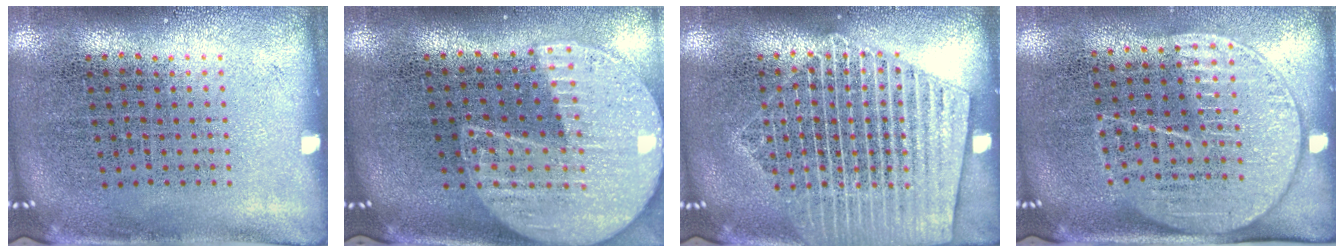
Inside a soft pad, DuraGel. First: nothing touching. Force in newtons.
{"total": 2.2, "press": 1.9, "slide": 1.1}
{"total": 3.9, "press": 3.8, "slide": 0.5}
{"total": 1.8, "press": 1.5, "slide": 1.0}